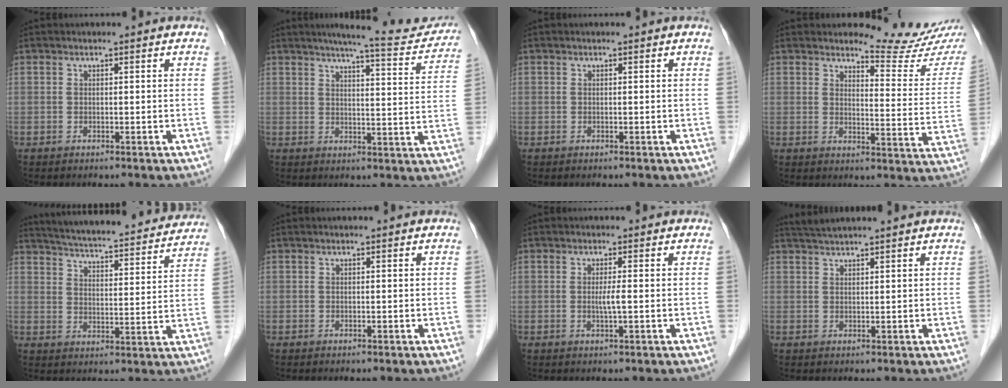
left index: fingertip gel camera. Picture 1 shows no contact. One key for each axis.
{"total": 13.2, "fx": 12.0, "fy": 1.3, "fz": 5.3, "tx": -0.060, "ty": -0.015, "tz": 0.136}
{"total": 0.0}
{"total": 10.1, "fx": 9.8, "fy": -0.3, "fz": 2.3, "tx": -0.026, "ty": -0.070, "tz": 0.111}
{"total": 24.6, "fx": 22.8, "fy": 3.3, "fz": 8.8, "tx": -0.142, "ty": -0.017, "tz": 0.296}
{"total": 0.0}
{"total": 1.7, "fx": -0.2, "fy": -0.2, "fz": 1.7, "tx": -0.037, "ty": -0.003, "tz": -0.005}
{"total": 3.9, "fx": 3.6, "fy": -0.7, "fz": 1.5, "tx": -0.021, "ty": 0.029, "tz": 0.064}